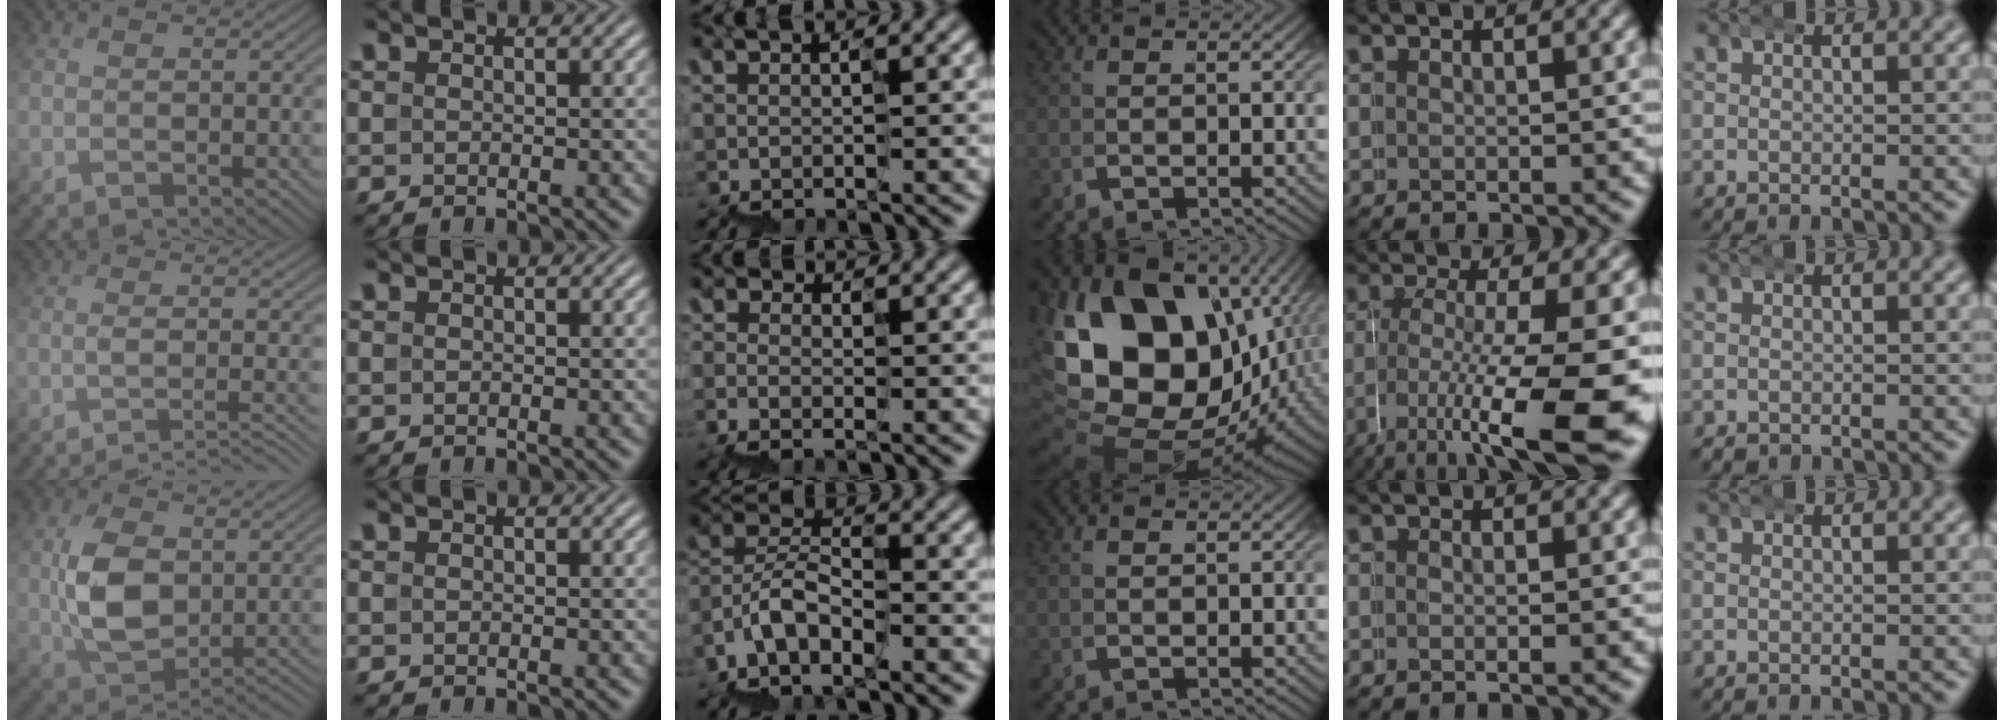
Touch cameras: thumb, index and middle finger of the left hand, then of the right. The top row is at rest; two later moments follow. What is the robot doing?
{"motion": "wrap", "object": "belt"}